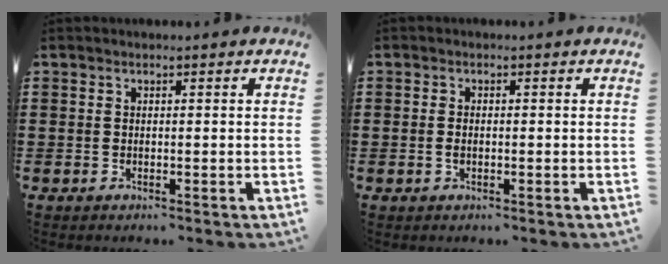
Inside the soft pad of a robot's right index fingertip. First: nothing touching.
{"total": 1.1, "force": [-0.2, 0.5, 1.0], "torque": [-0.020, -0.001, -0.003]}